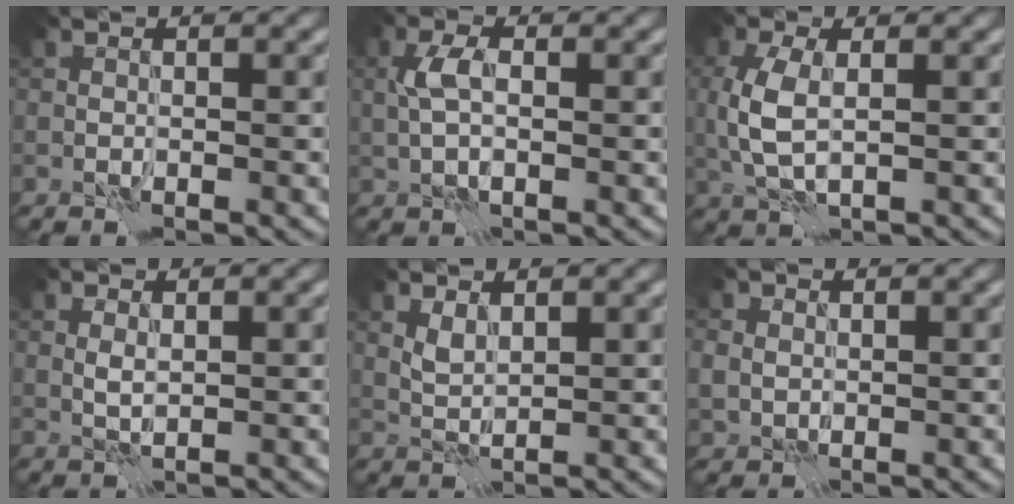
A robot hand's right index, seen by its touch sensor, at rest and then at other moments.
{"total": 2.2, "force": [0.4, 1.1, 1.9], "torque": [-0.041, 0.003, 0.005]}
{"total": 4.2, "force": [0.6, 2.2, 3.5], "torque": [-0.091, -0.001, 0.013]}
{"total": 0.8, "force": [0.6, 0.3, 0.5], "torque": [-0.013, -0.002, 0.011]}
{"total": 1.5, "force": [1.2, 0.5, 0.7], "torque": [-0.022, -0.003, 0.028]}
{"total": 1.7, "force": [0.6, 1.6, 0.4], "torque": [-0.007, -0.004, 0.012]}